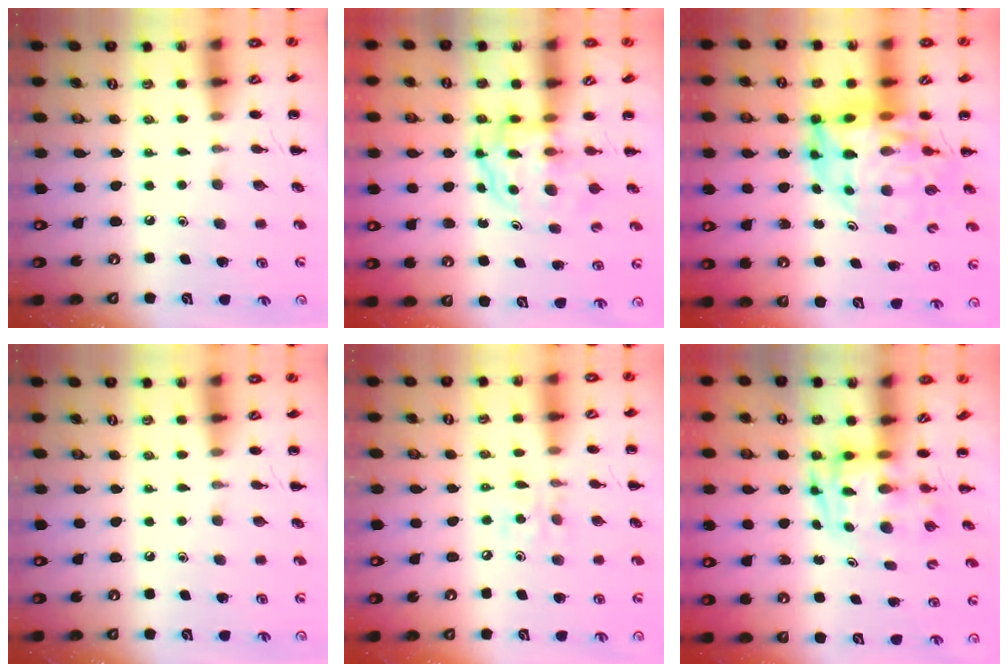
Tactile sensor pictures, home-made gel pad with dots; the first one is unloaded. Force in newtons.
{"total": 3.7, "press": 3.7, "slide": 0.2}
{"total": 14.2, "press": 13.5, "slide": 4.4}
{"total": 0.0}
{"total": 5.1, "press": 4.9, "slide": 1.2}
{"total": 3.3, "press": 3.2, "slide": 0.6}